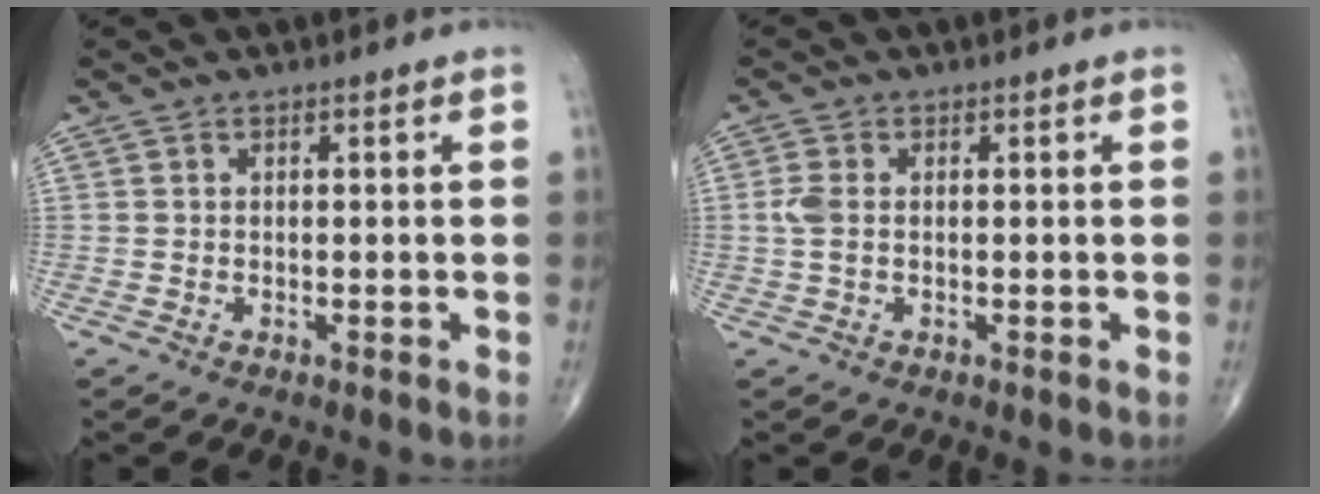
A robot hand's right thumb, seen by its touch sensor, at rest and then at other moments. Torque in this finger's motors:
{"motor_torque": [0.06, -0.06, 0.45, 0.13, 0.06]}